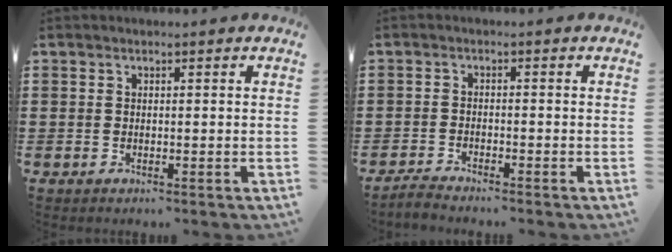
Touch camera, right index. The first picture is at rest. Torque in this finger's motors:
{"motor_torque": [-0.24, 0.40, -0.33, -0.10]}